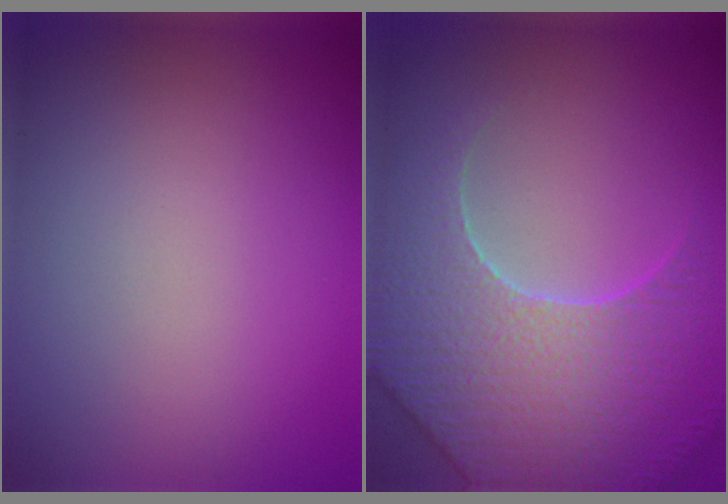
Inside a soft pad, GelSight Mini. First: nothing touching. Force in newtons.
{"total": 7.9, "press": 7.6, "slide": 2.2}